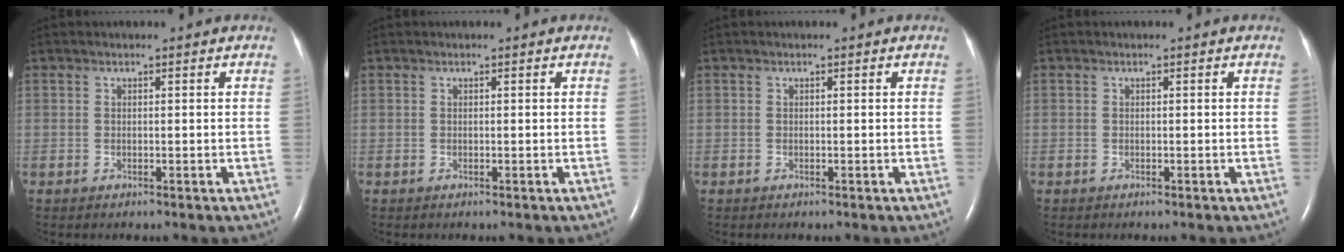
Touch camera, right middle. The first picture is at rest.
{"total": 0.0}
{"total": 0.0}
{"total": 0.0}